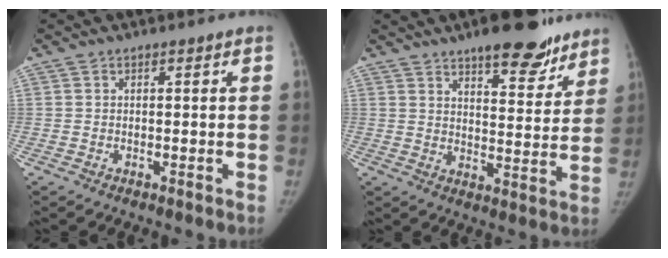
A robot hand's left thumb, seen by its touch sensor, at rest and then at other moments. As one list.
[{"total": 14.4, "force": [10.3, 5.2, 8.7], "torque": [-0.069, -0.055, 0.146]}]